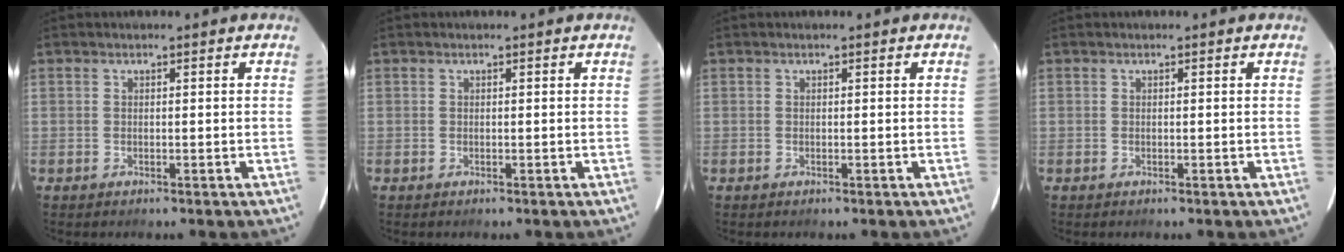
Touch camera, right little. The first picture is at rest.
{"total": 0.0}
{"total": 0.0}
{"total": 0.0}